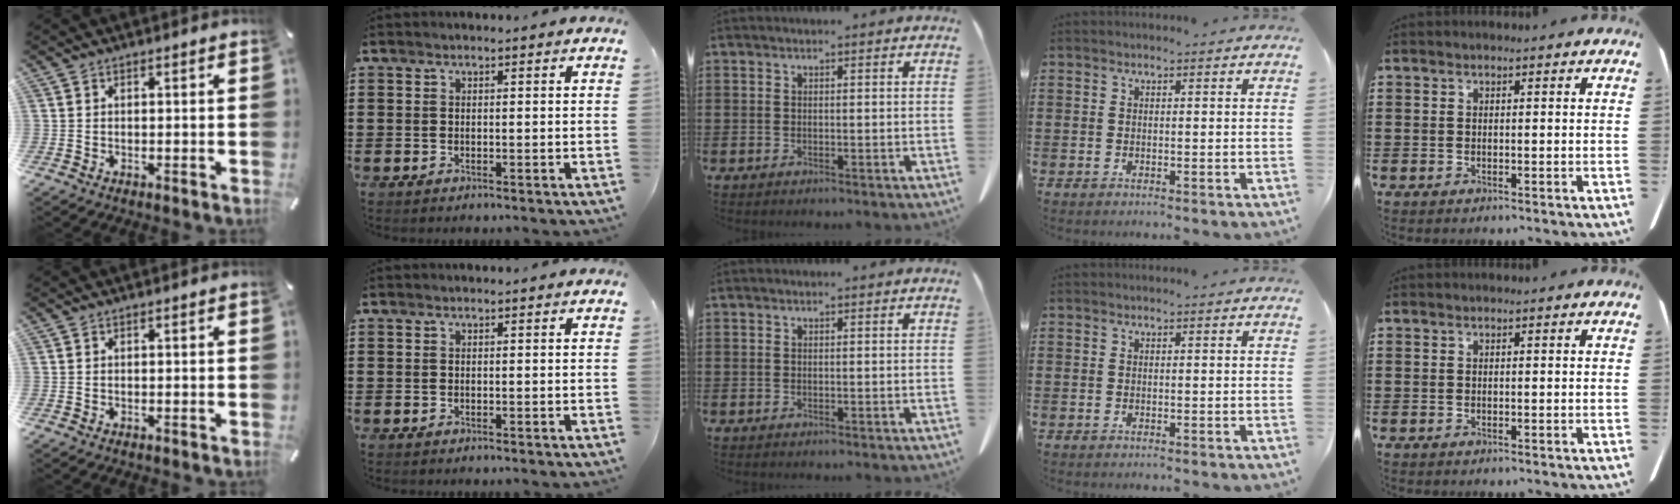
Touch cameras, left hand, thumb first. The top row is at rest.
{}